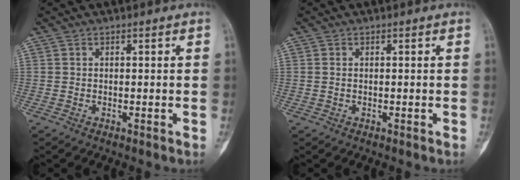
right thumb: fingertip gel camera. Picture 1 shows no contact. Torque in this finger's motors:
{"motor_torque": [0.07, 0.19, -0.17, -0.01, -0.06]}